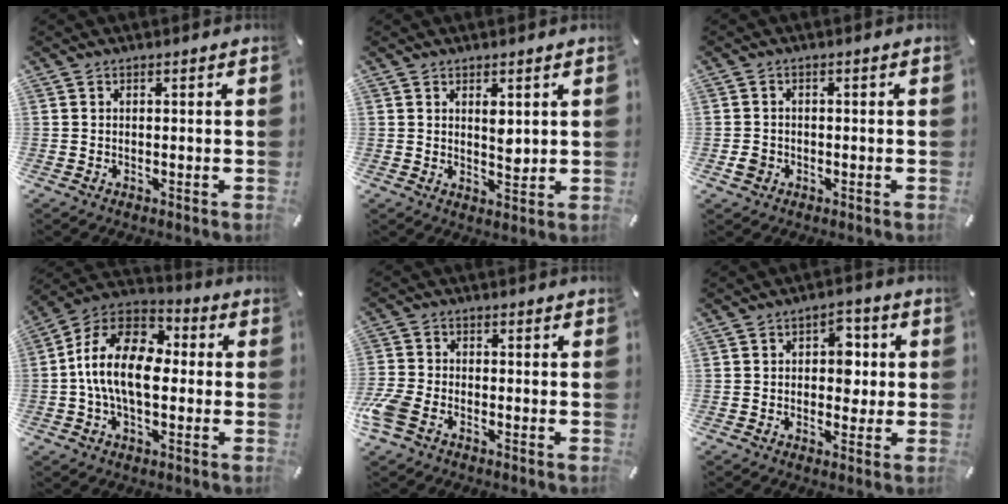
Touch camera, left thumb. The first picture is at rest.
{"total": 3.6, "force": [1.9, 1.9, 2.5], "torque": [-0.029, -0.013, 0.027]}
{"total": 2.7, "force": [-1.0, 2.3, 1.1], "torque": [-0.018, 0.006, -0.018]}
{"total": 15.7, "force": [-1.3, 9.7, 12.3], "torque": [-0.256, 0.013, -0.024]}
{"total": 6.3, "force": [-3.5, 3.8, 3.5], "torque": [-0.090, 0.007, -0.068]}
{"total": 6.6, "force": [0.2, 5.0, 4.3], "torque": [-0.048, 0.002, -0.005]}